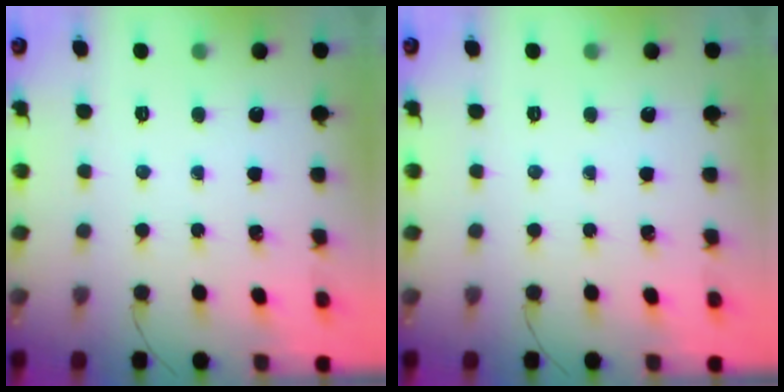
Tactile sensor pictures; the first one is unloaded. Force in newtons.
{"total": 0.0}